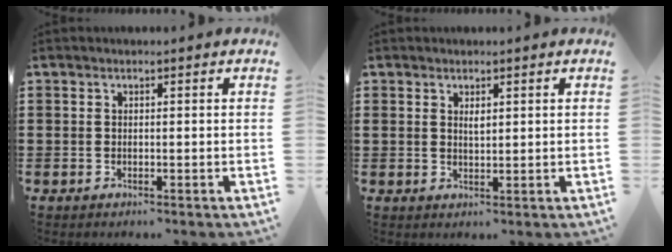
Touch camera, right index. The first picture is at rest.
{"total": 1.3, "force": [0.8, 0.5, 1.0], "torque": [-0.021, 0.002, 0.013]}